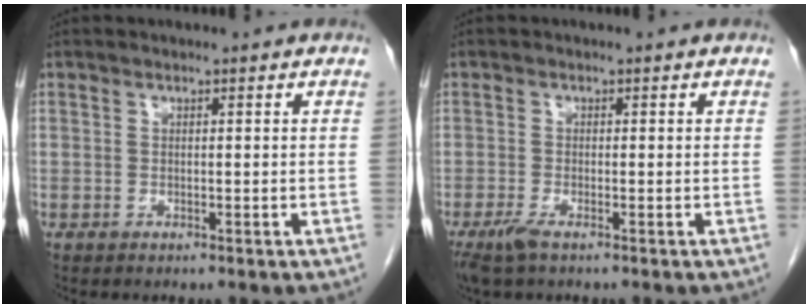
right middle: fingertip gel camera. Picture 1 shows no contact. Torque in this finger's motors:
{"motor_torque": [0.59, -0.52, 0.27, 0.06]}